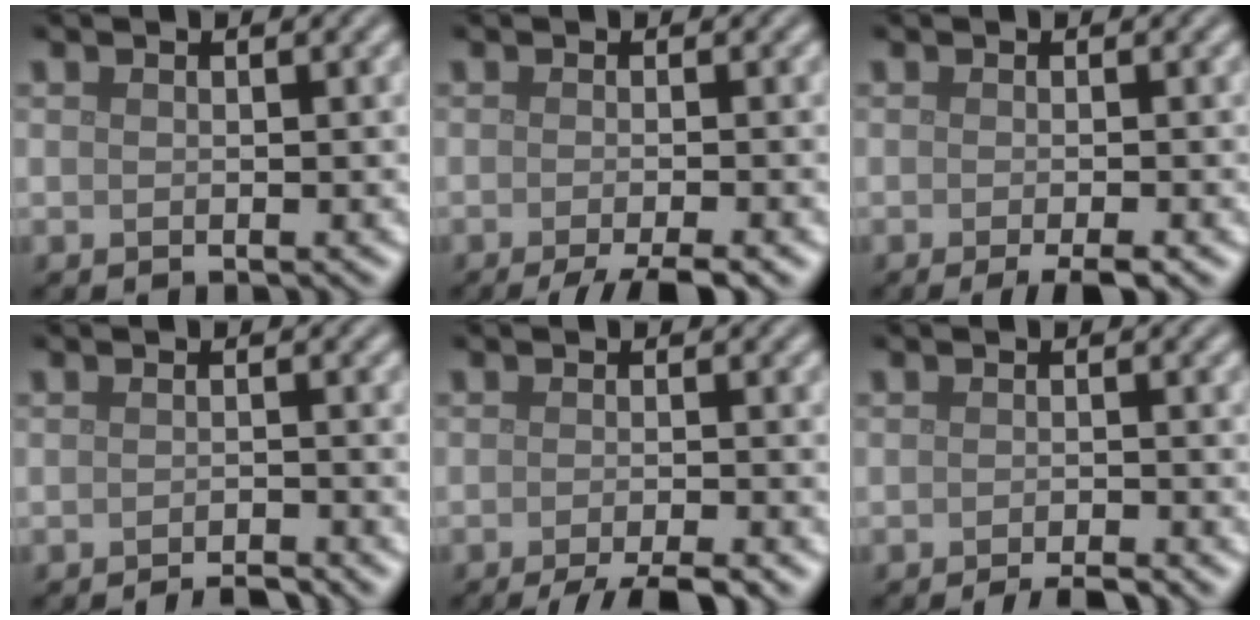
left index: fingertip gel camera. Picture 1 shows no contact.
{"total": 4.9, "force": [-3.1, 1.1, 3.7], "torque": [-0.036, -0.003, -0.051]}
{"total": 3.0, "force": [-1.6, 0.5, 2.5], "torque": [-0.032, -0.002, -0.030]}
{"total": 2.3, "force": [-1.8, 0.4, 1.3], "torque": [-0.008, -0.003, -0.033]}
{"total": 5.2, "force": [-3.7, 1.0, 3.5], "torque": [-0.041, -0.002, -0.063]}
{"total": 2.8, "force": [-2.2, 0.4, 1.7], "torque": [-0.020, -0.001, -0.038]}